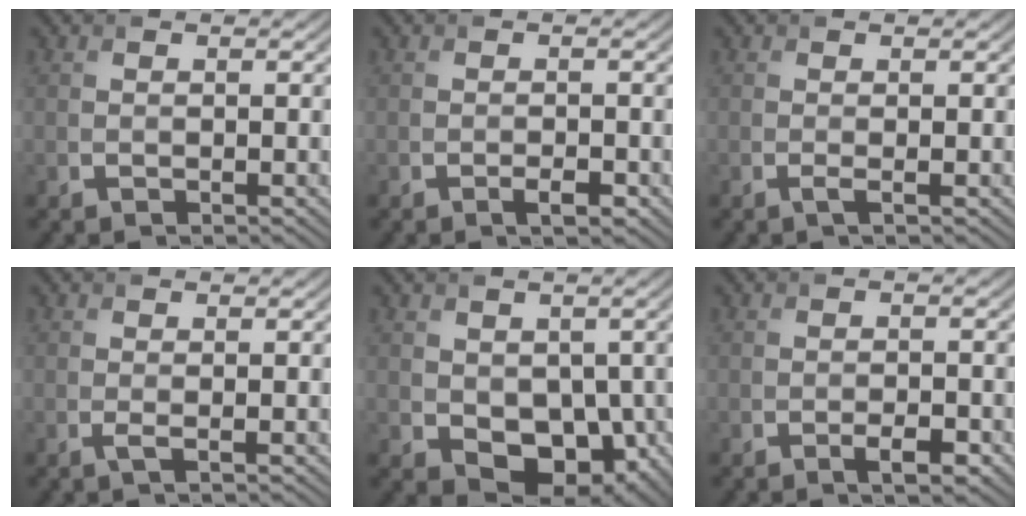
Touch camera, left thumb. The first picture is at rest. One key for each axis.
{"total": 1.4, "fx": -0.8, "fy": 0.4, "fz": 1.1, "tx": -0.020, "ty": -0.002, "tz": -0.012}
{"total": 0.8, "fx": -0.1, "fy": 0.0, "fz": 0.8, "tx": -0.021, "ty": -0.004, "tz": -0.004}
{"total": 0.9, "fx": 0.0, "fy": 0.0, "fz": 0.8, "tx": -0.023, "ty": -0.002, "tz": -0.002}
{"total": 6.7, "fx": -0.4, "fy": 4.9, "fz": 4.5, "tx": -0.087, "ty": -0.031, "tz": 0.008}
{"total": 1.9, "fx": -1.1, "fy": 0.5, "fz": 1.5, "tx": -0.026, "ty": -0.001, "tz": -0.017}